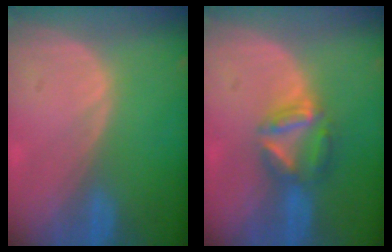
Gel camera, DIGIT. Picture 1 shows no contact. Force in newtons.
{"total": 6.1, "press": 5.5, "slide": 2.7}